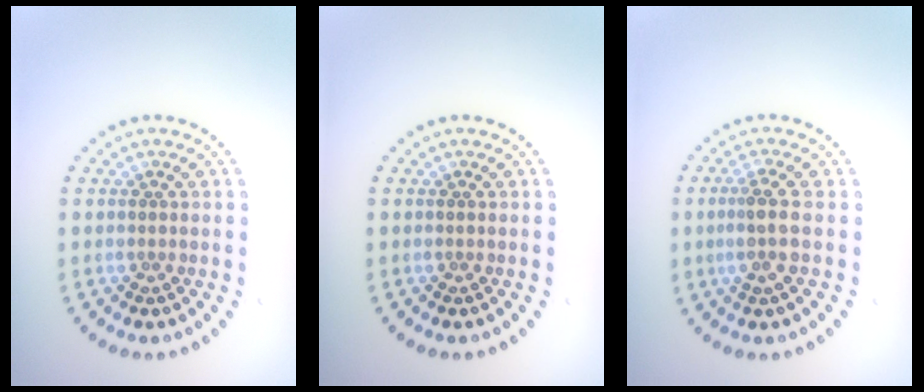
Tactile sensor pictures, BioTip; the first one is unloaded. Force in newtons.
{"total": 0.0}
{"total": 2.4, "press": 2.0, "slide": 1.4}